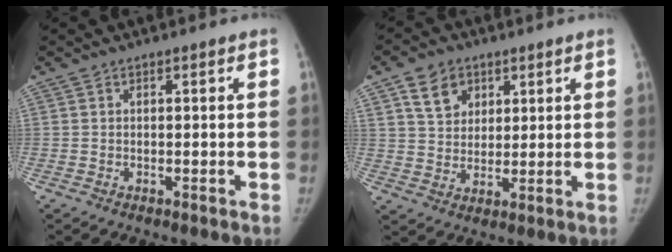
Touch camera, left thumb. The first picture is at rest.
{"total": 8.3, "force": [4.2, 6.2, 3.6], "torque": [-0.036, -0.017, 0.076]}